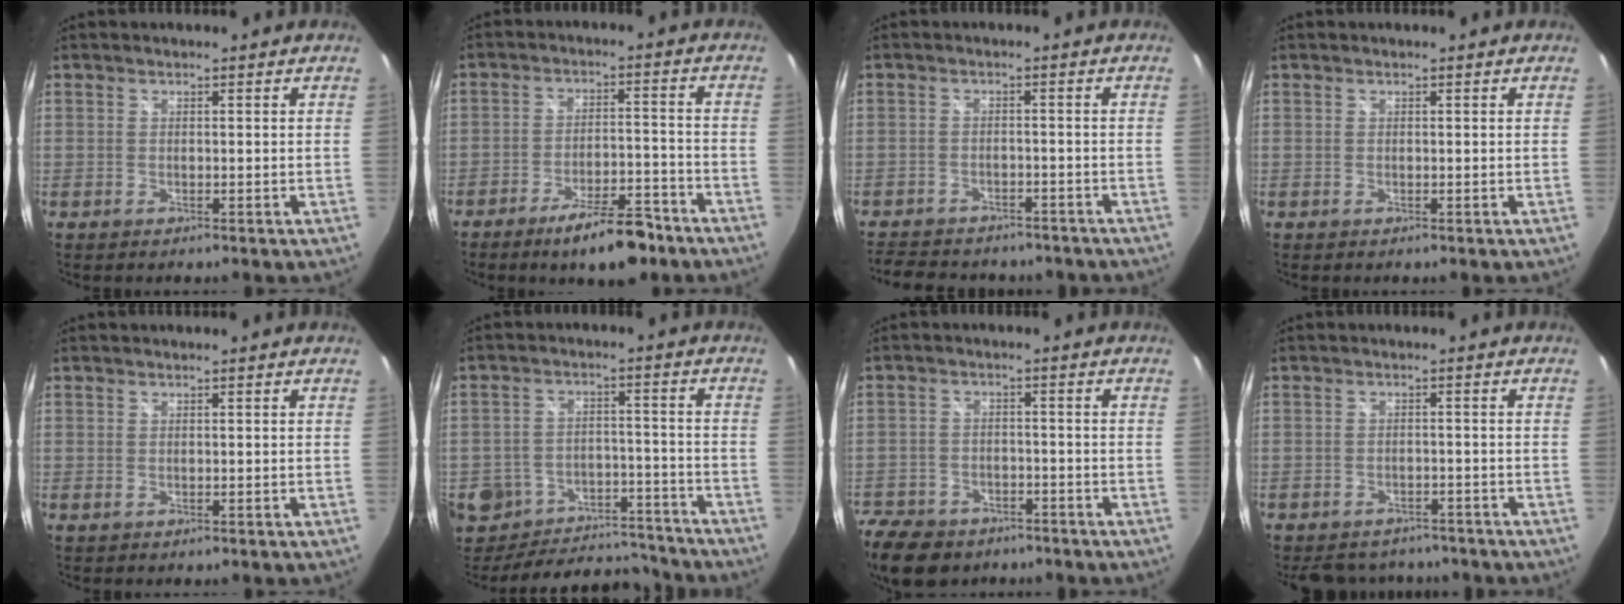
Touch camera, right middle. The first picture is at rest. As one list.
[{"total": 10.7, "force": [-8.1, 2.9, 6.4], "torque": [-0.115, 0.003, -0.118]}, {"total": 13.3, "force": [-11.1, 5.5, 5.1], "torque": [-0.118, -0.010, -0.153]}, {"total": 0.0}, {"total": 0.0}, {"total": 16.1, "force": [-12.6, 8.6, 5.1], "torque": [-0.120, 0.010, -0.155]}, {"total": 14.7, "force": [-9.9, 9.0, 6.2], "torque": [-0.184, -0.016, -0.160]}, {"total": 8.9, "force": [-7.4, 4.2, 2.4], "torque": [-0.054, 0.005, -0.096]}]